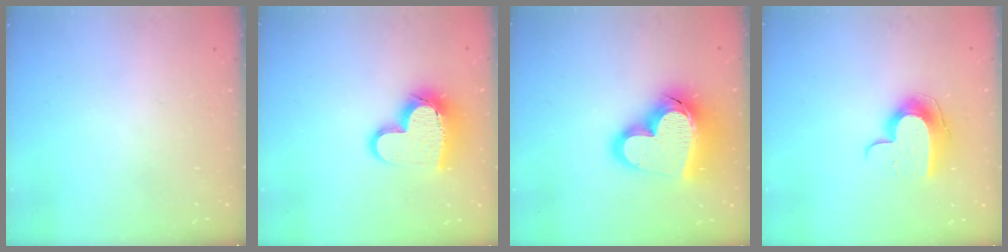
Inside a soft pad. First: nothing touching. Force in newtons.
{"total": 15.0, "press": 14.9, "slide": 1.2}
{"total": 23.0, "press": 22.9, "slide": 2.3}
{"total": 11.5, "press": 11.4, "slide": 0.9}